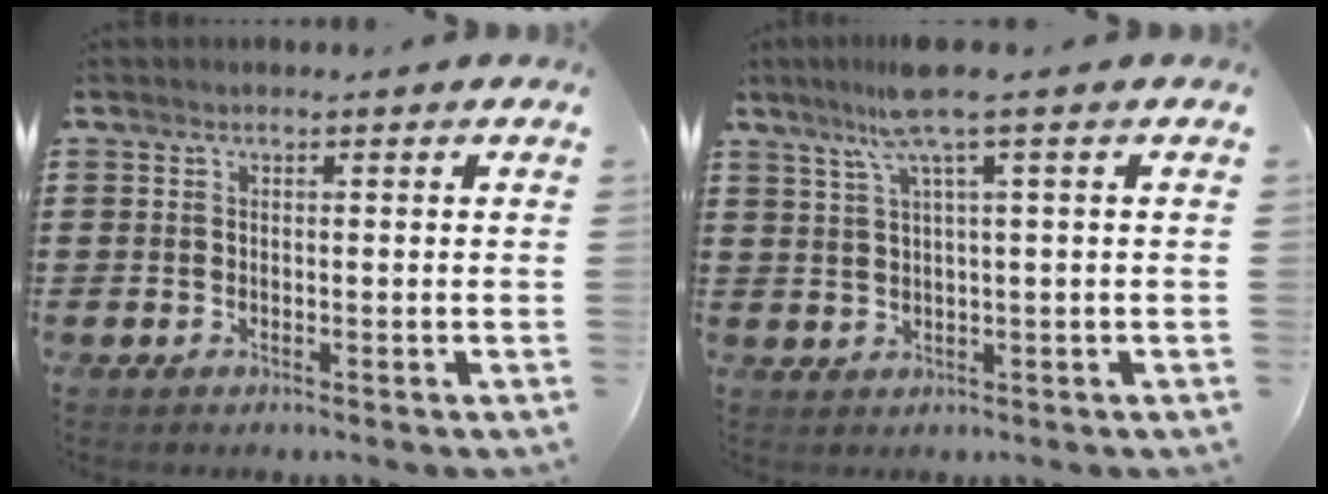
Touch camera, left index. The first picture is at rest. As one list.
[{"total": 6.0, "force": [2.8, -0.5, 5.3], "torque": [-0.108, 0.004, 0.047]}]